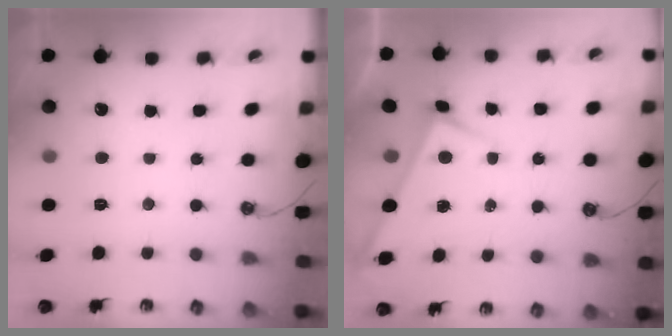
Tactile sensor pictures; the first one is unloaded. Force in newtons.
{"total": 3.1, "press": 3.1, "slide": 0.2}